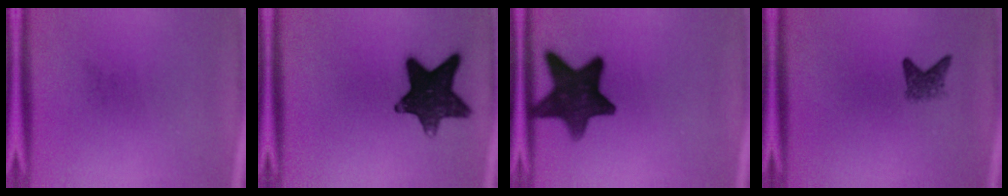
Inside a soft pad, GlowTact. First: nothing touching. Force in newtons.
{"total": 13.4}
{"total": 13.4}
{"total": 2.3}